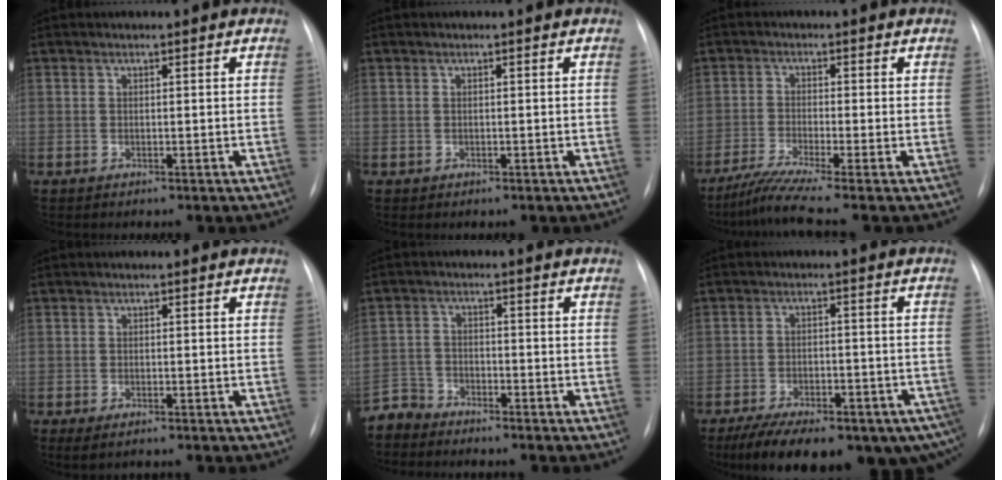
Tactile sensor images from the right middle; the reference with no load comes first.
{"total": 0.0}
{"total": 5.8, "force": [-4.5, -1.4, 3.4], "torque": [-0.072, -0.024, -0.088]}
{"total": 2.0, "force": [-1.4, 0.7, 1.3], "torque": [-0.023, -0.004, -0.018]}
{"total": 4.0, "force": [-3.8, 0.9, -1.0], "torque": [0.022, -0.006, -0.076]}
{"total": 21.6, "force": [-15.0, 8.8, 12.8], "torque": [-0.167, 0.001, -0.195]}